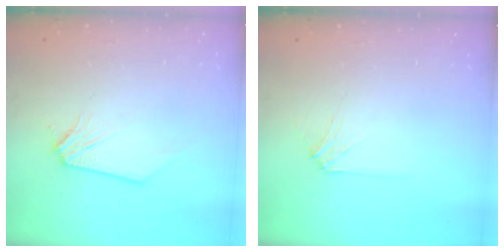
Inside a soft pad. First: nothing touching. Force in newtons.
{"total": 3.5, "press": 3.5, "slide": 0.5}